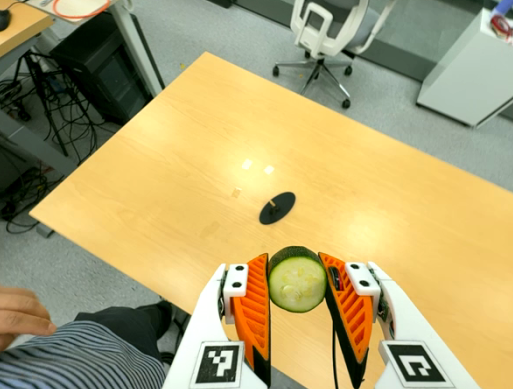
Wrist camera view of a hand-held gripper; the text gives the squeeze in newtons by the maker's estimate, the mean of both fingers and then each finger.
{"total": 9.6, "left": 8.6, "right": 10.6}